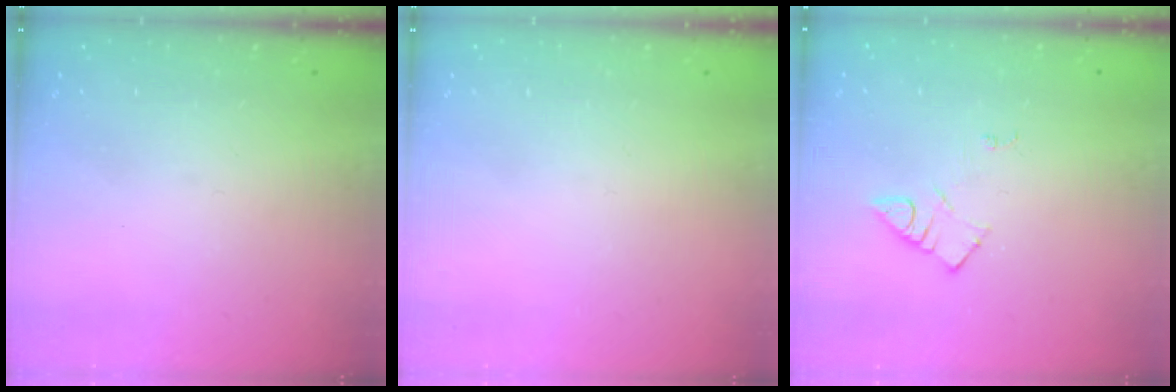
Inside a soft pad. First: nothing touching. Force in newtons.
{"total": 1.8, "press": 1.8, "slide": 0.1}
{"total": 4.5, "press": 4.4, "slide": 0.7}